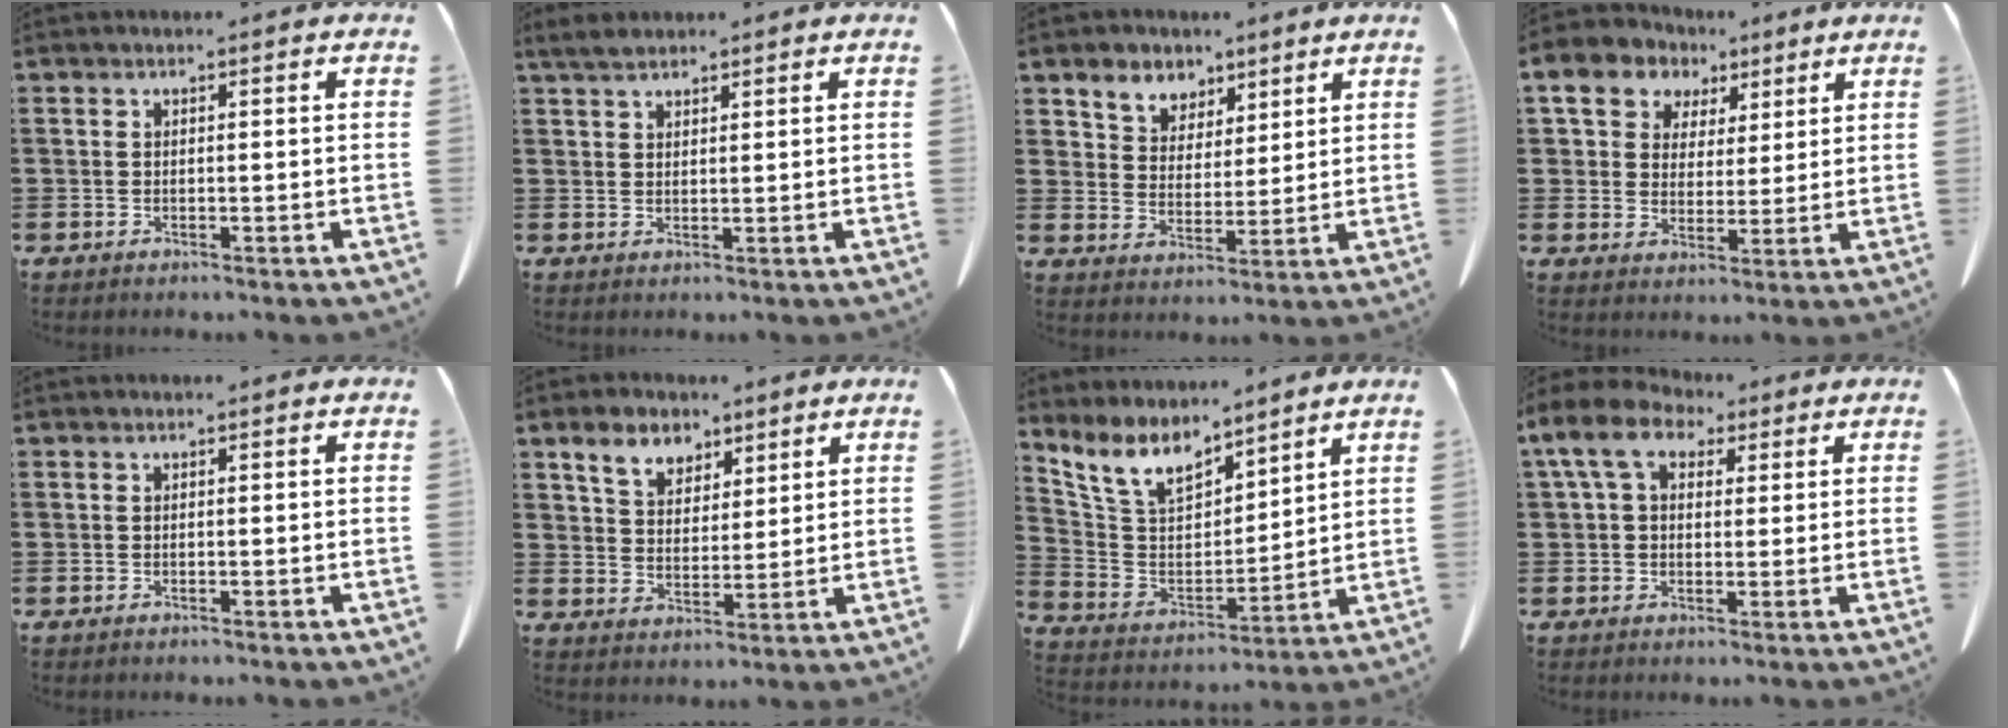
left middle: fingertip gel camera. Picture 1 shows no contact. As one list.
[{"total": 3.0, "force": [2.4, 1.1, 1.4], "torque": [-0.034, 0.004, 0.045]}, {"total": 5.0, "force": [4.0, 3.0, -0.1], "torque": [-0.027, -0.009, 0.070]}, {"total": 7.9, "force": [4.4, 6.3, 2.0], "torque": [-0.071, -0.005, 0.080]}, {"total": 0.0}, {"total": 6.4, "force": [4.4, 3.9, 2.4], "torque": [-0.059, 0.005, 0.081]}, {"total": 8.9, "force": [7.0, 3.9, 4.0], "torque": [-0.111, -0.025, 0.128]}, {"total": 7.9, "force": [4.0, 4.9, 4.6], "torque": [-0.117, 0.009, 0.071]}]